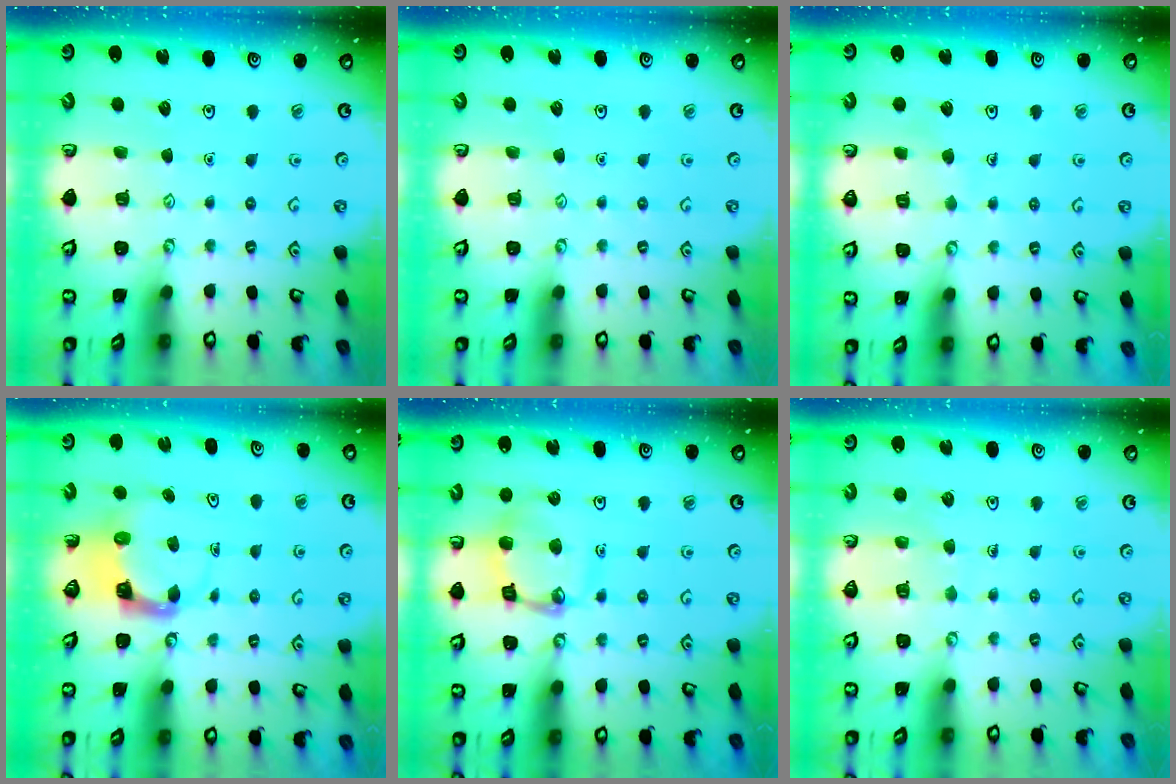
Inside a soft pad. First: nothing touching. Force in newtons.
{"total": 0.0}
{"total": 3.6, "press": 3.6, "slide": 0.2}
{"total": 3.8, "press": 3.8, "slide": 0.3}
{"total": 14.3, "press": 14.2, "slide": 1.5}
{"total": 5.2, "press": 5.2, "slide": 0.4}